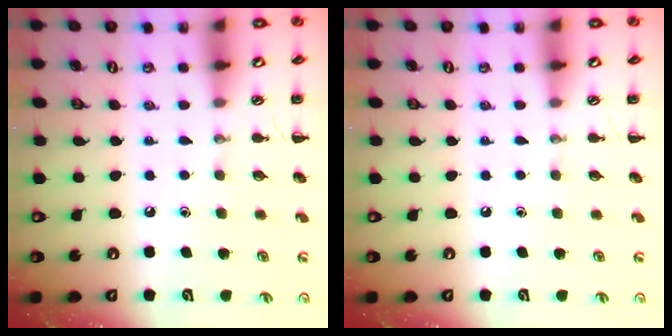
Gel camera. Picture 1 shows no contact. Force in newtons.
{"total": 0.0}